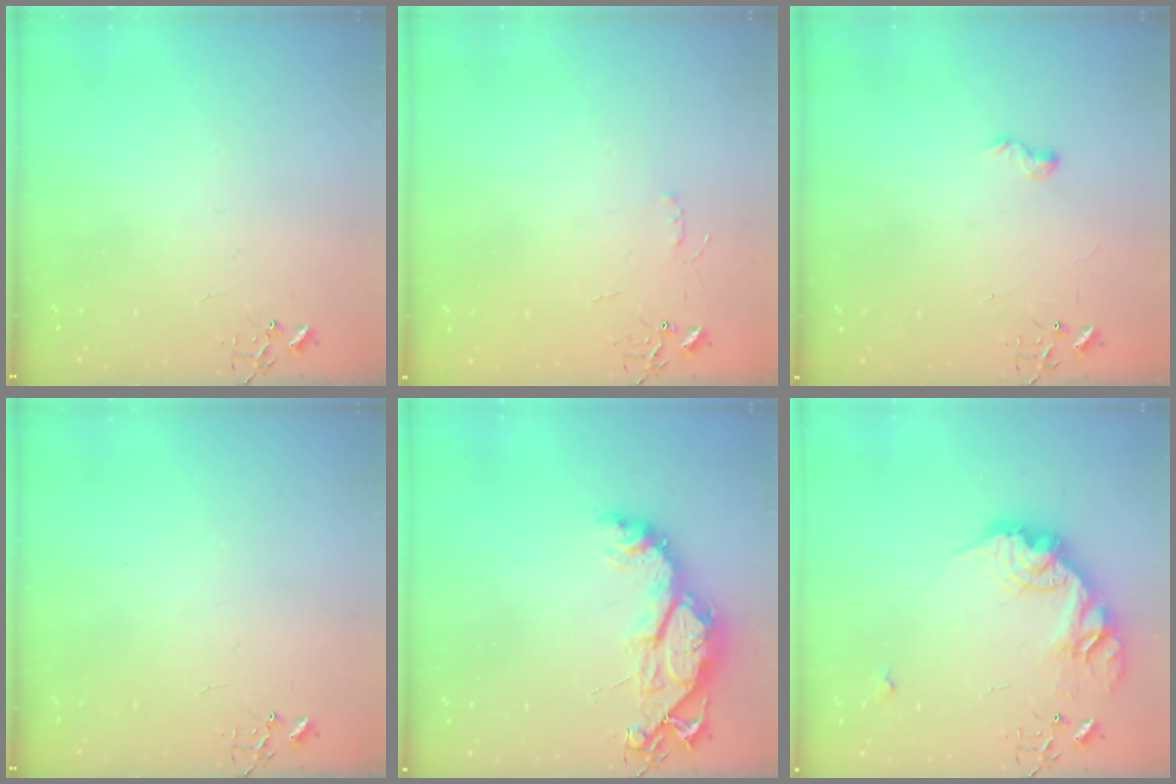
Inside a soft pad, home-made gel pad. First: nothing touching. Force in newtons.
{"total": 3.6, "press": 3.6, "slide": 0.6}
{"total": 5.3, "press": 5.2, "slide": 0.7}
{"total": 0.0}
{"total": 14.8, "press": 14.7, "slide": 1.4}
{"total": 19.2, "press": 19.2, "slide": 0.8}